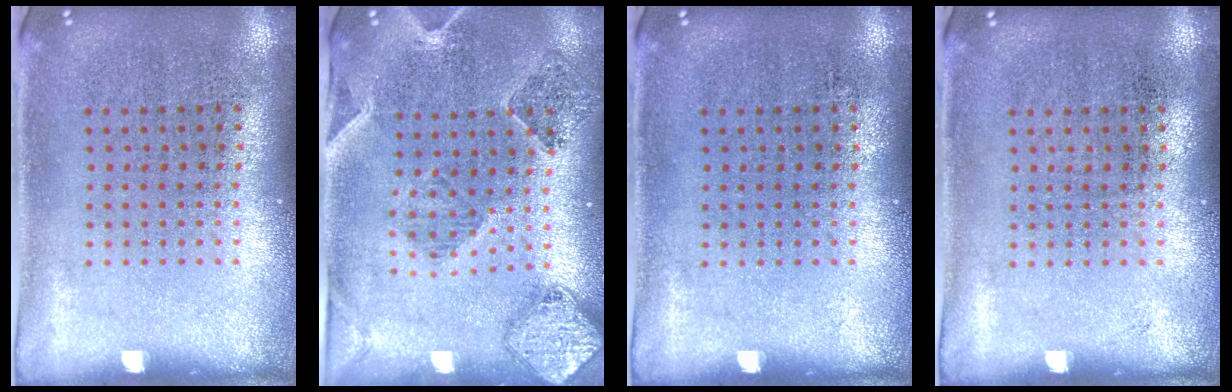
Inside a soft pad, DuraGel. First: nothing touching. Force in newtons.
{"total": 0.9, "press": 0.9, "slide": 0.3}
{"total": 0.0}
{"total": 0.0}